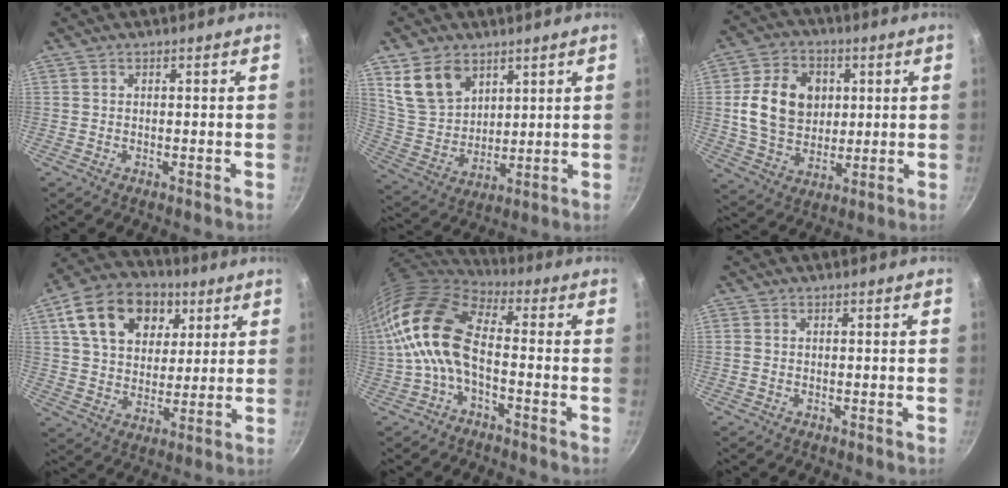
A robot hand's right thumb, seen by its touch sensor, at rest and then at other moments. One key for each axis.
{"total": 11.6, "fx": 6.0, "fy": 7.9, "fz": 5.9, "tx": -0.086, "ty": -0.027, "tz": 0.131}
{"total": 14.4, "fx": 2.3, "fy": 11.2, "fz": 8.8, "tx": -0.138, "ty": 0.002, "tz": 0.040}
{"total": 18.5, "fx": 7.5, "fy": 13.1, "fz": 10.7, "tx": -0.163, "ty": -0.003, "tz": 0.119}
{"total": 13.2, "fx": -1.8, "fy": 7.1, "fz": 10.9, "tx": -0.201, "ty": 0.026, "tz": -0.045}
{"total": 0.6, "fx": 0.0, "fy": 0.5, "fz": 0.4, "tx": -0.008, "ty": 0.002, "tz": -0.001}